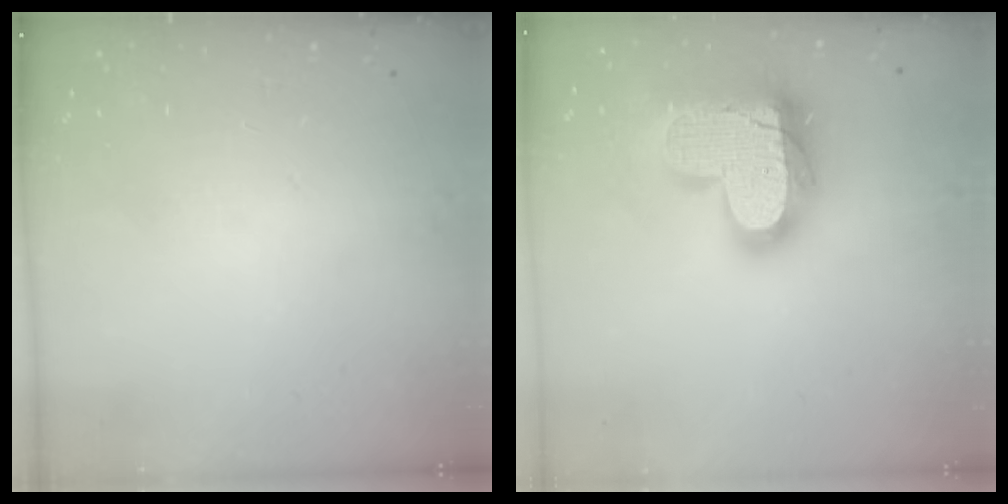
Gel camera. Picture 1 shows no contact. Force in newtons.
{"total": 23.4, "press": 23.3, "slide": 1.7}